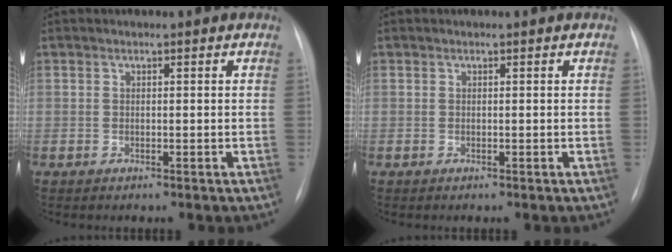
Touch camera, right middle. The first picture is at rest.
{"total": 0.0}